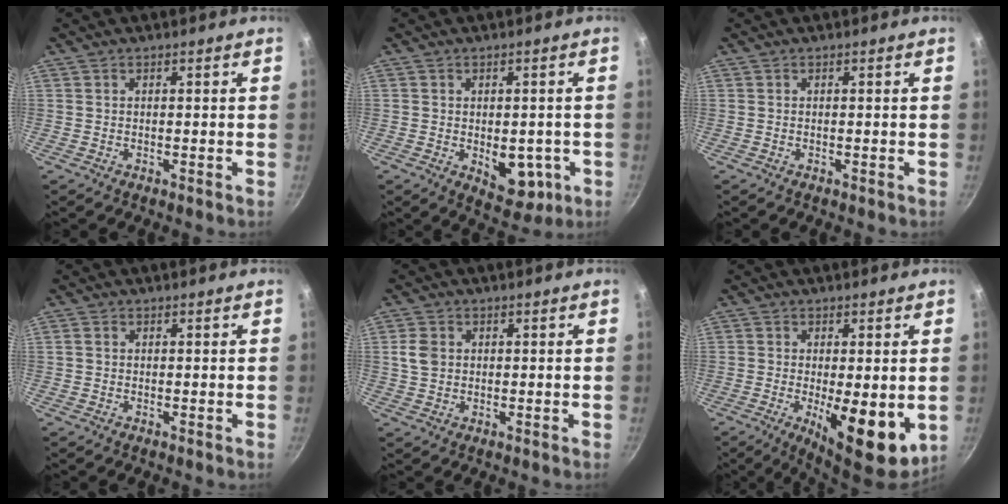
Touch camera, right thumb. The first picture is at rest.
{"total": 8.5, "force": [-2.0, 5.3, 6.3], "torque": [-0.048, -0.006, -0.015]}
{"total": 0.0}
{"total": 0.8, "force": [0.1, 0.7, 0.3], "torque": [-0.006, 0.003, -0.001]}
{"total": 4.0, "force": [0.7, 3.3, 2.3], "torque": [-0.035, 0.003, 0.010]}
{"total": 11.8, "force": [-2.2, 4.2, 10.8], "torque": [-0.141, -0.009, -0.019]}